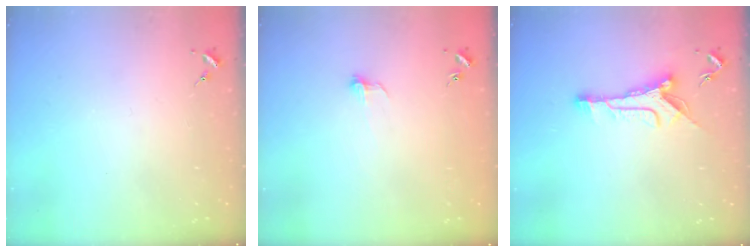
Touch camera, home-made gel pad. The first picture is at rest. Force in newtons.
{"total": 5.3, "press": 5.2, "slide": 0.4}
{"total": 10.4, "press": 10.3, "slide": 0.8}